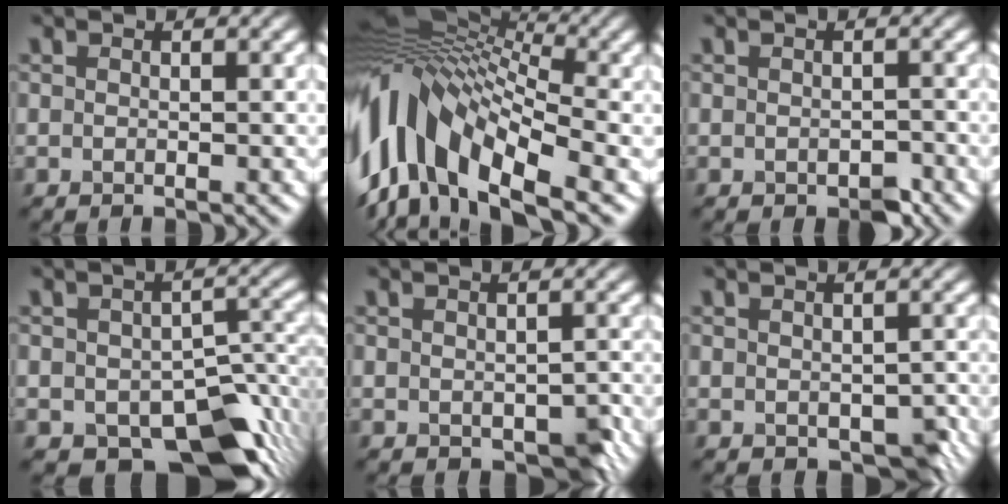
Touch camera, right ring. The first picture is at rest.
{"total": 15.1, "force": [-1.0, 8.3, 12.6], "torque": [-0.263, 0.011, -0.017]}
{"total": 1.2, "force": [-0.6, 0.7, 0.8], "torque": [-0.012, -0.006, -0.008]}
{"total": 9.6, "force": [-4.7, 5.3, 6.5], "torque": [-0.091, -0.024, -0.063]}
{"total": 2.7, "force": [-0.8, 1.5, 2.0], "torque": [-0.027, -0.012, -0.002]}
{"total": 3.0, "force": [-0.9, 1.8, 2.2], "torque": [-0.034, -0.012, -0.003]}